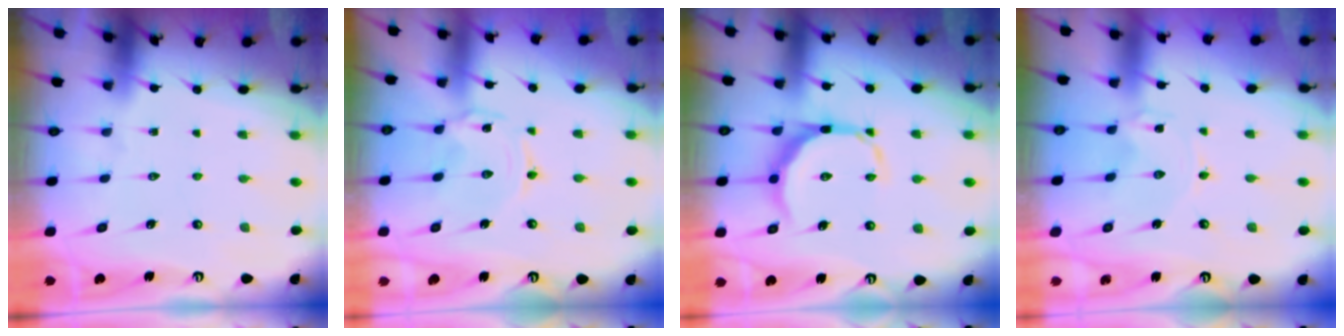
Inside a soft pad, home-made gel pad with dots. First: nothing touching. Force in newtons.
{"total": 0.0}
{"total": 10.4, "press": 10.4, "slide": 0.2}
{"total": 0.0}